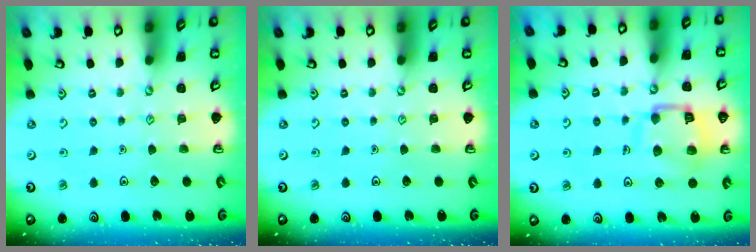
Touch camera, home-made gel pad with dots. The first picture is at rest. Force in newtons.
{"total": 0.0}
{"total": 12.1, "press": 12.0, "slide": 1.3}